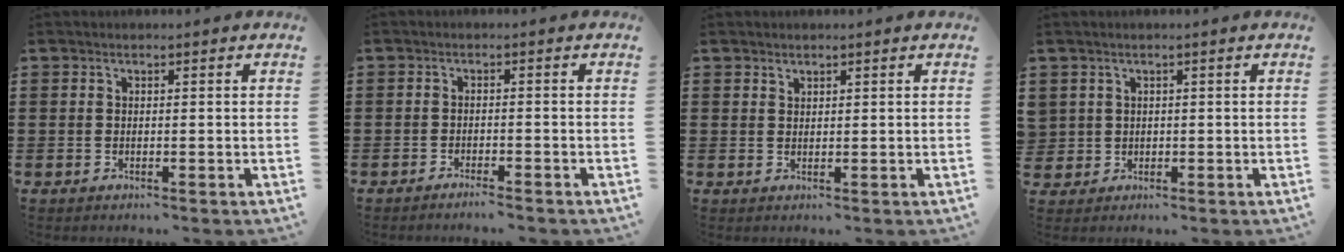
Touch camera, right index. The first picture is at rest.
{"total": 1.6, "force": [-1.5, -0.1, 0.3], "torque": [-0.007, 0.001, -0.030]}
{"total": 1.1, "force": [1.0, 0.4, 0.0], "torque": [-0.001, 0.001, 0.020]}
{"total": 1.7, "force": [0.6, 1.6, -0.1], "torque": [-0.006, 0.007, 0.009]}